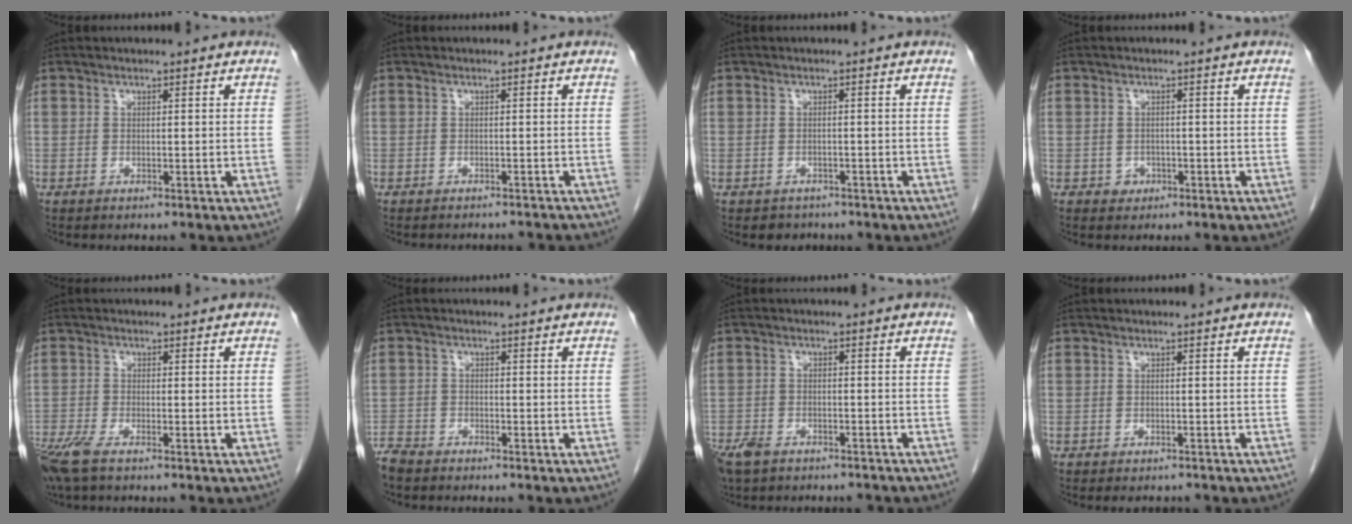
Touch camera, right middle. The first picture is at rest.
{"total": 5.8, "force": [-5.6, 1.0, 1.3], "torque": [-0.011, -0.004, -0.057]}
{"total": 2.1, "force": [-1.6, 1.3, -0.1], "torque": [-0.010, 0.004, -0.024]}
{"total": 1.4, "force": [-0.7, 1.2, 0.3], "torque": [-0.004, 0.005, -0.007]}
{"total": 5.4, "force": [-3.9, 1.0, 3.6], "torque": [-0.079, -0.015, -0.076]}
{"total": 3.2, "force": [-3.0, 0.7, 0.7], "torque": [-0.010, -0.009, -0.059]}
{"total": 9.2, "force": [-7.2, 4.1, 4.0], "torque": [-0.087, -0.002, -0.106]}
{"total": 2.3, "force": [-2.1, 0.8, 0.5], "torque": [-0.003, -0.002, -0.025]}